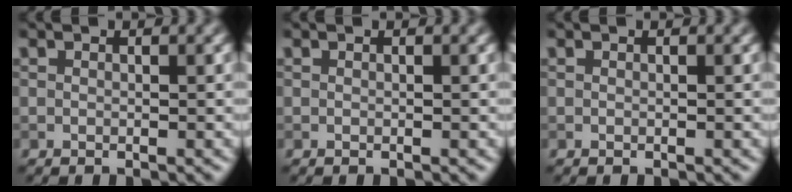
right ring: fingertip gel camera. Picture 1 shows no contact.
{"total": 0.0}
{"total": 0.0}